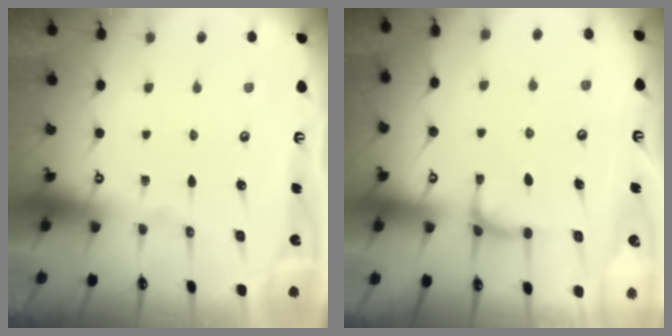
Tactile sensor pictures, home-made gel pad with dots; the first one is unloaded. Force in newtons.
{"total": 0.7, "press": 0.4, "slide": 0.6}